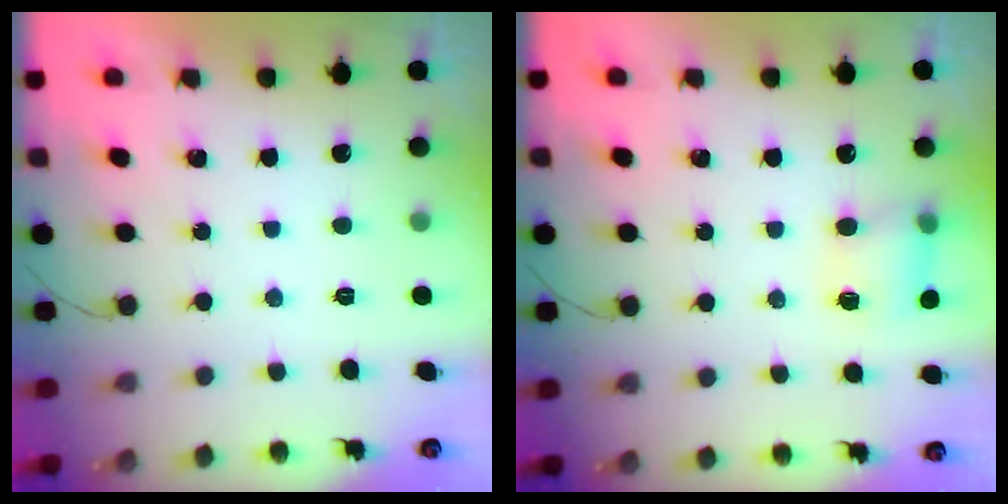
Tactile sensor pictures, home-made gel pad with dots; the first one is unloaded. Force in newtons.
{"total": 5.4, "press": 5.3, "slide": 0.6}